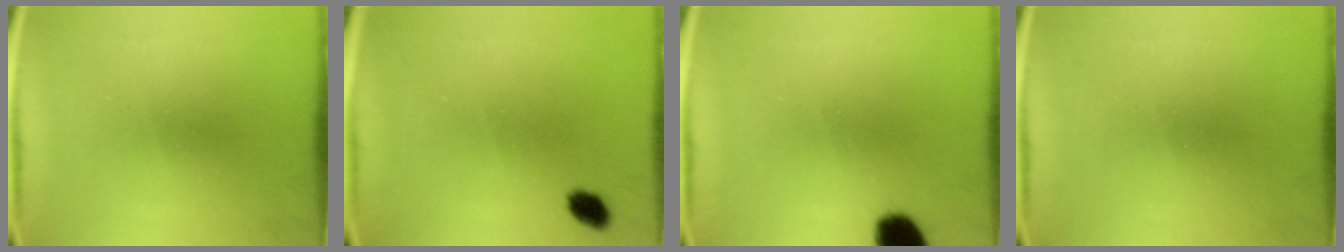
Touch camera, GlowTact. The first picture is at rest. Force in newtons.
{"total": 2.8}
{"total": 7.4}
{"total": 0.0}